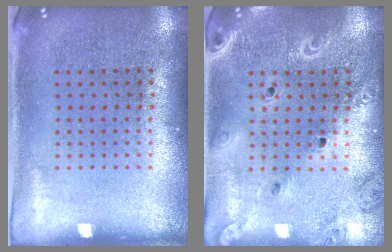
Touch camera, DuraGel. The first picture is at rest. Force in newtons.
{"total": 2.1, "press": 1.9, "slide": 0.9}